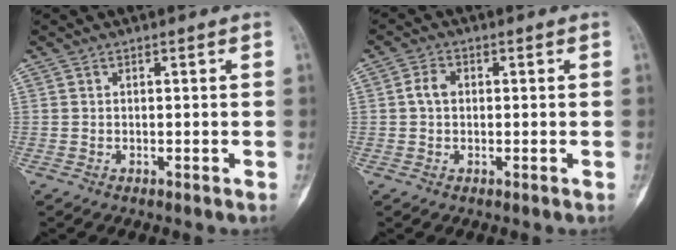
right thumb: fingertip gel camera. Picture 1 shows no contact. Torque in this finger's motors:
{"motor_torque": [0.59, 0.28, 0.10, -0.18, -0.03]}